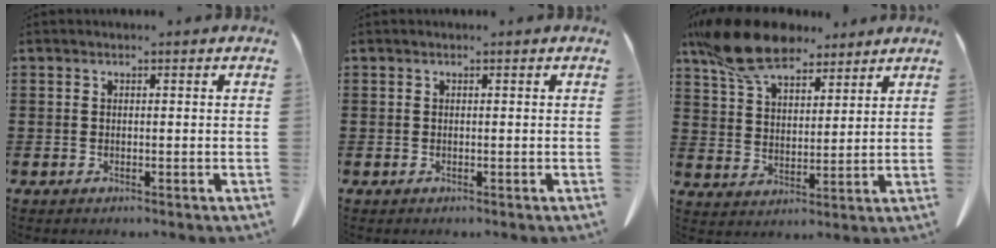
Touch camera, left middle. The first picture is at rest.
{"total": 0.0}
{"total": 12.1, "force": [9.7, 4.3, 5.9], "torque": [-0.145, -0.019, 0.186]}